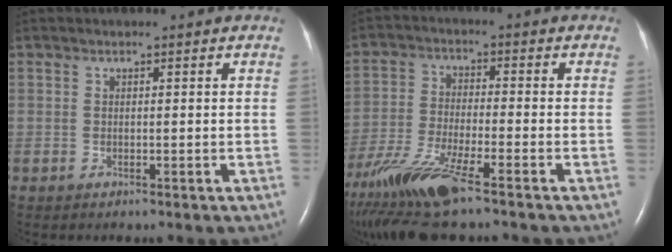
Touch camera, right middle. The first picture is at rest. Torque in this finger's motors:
{"motor_torque": [1.18, -0.95, 0.28, 0.21]}